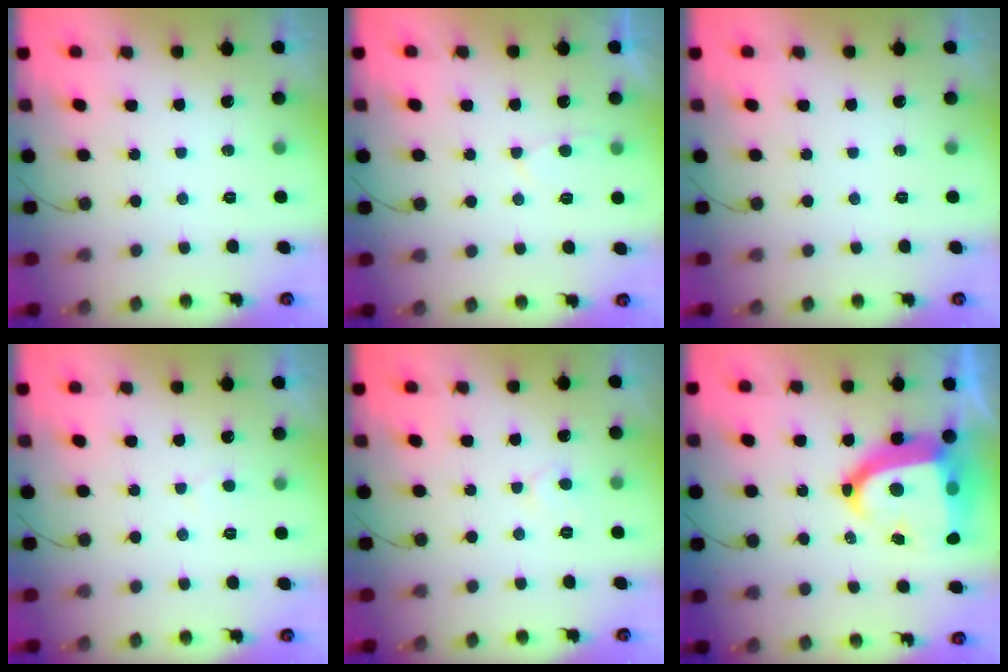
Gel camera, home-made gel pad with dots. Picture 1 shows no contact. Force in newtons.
{"total": 3.1, "press": 3.0, "slide": 0.4}
{"total": 0.0}
{"total": 2.8, "press": 2.8, "slide": 0.3}
{"total": 4.0, "press": 3.9, "slide": 0.5}
{"total": 19.6, "press": 19.5, "slide": 2.4}